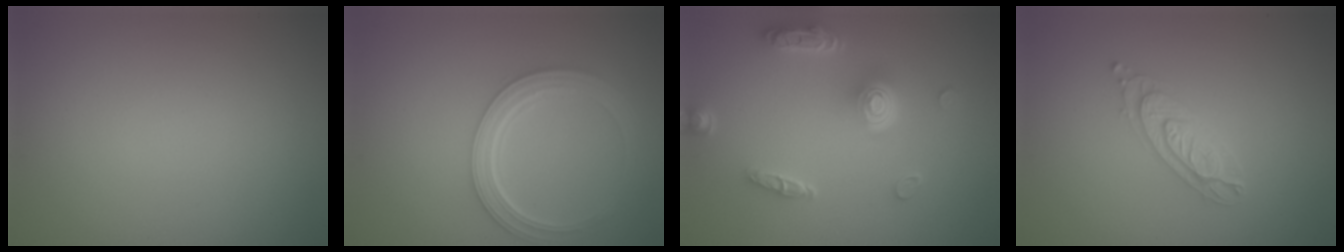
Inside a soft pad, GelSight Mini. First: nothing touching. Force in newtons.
{"total": 4.7, "press": 3.6, "slide": 2.9}
{"total": 4.9, "press": 3.7, "slide": 3.1}
{"total": 2.3, "press": 2.3, "slide": 0.4}